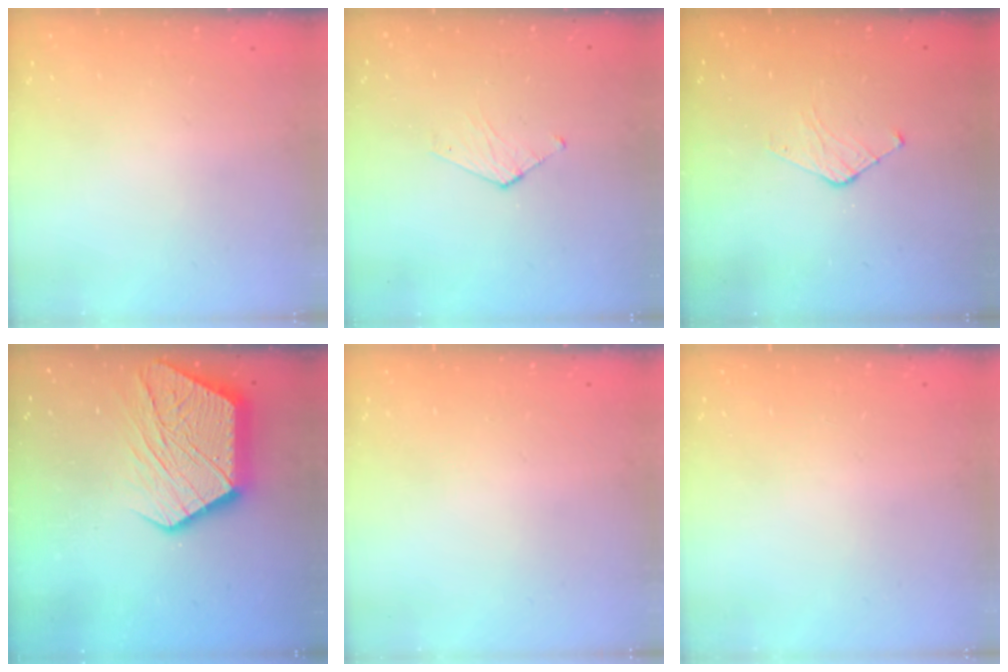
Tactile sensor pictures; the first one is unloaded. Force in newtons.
{"total": 3.3, "press": 3.2, "slide": 0.3}
{"total": 4.2, "press": 4.2, "slide": 0.4}
{"total": 18.5, "press": 18.5, "slide": 1.2}
{"total": 0.0}
{"total": 0.0}